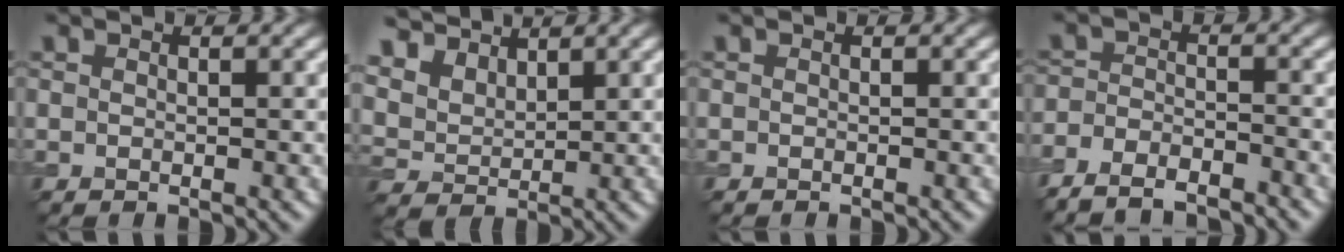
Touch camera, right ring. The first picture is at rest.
{"total": 6.9, "force": [5.1, 3.7, 2.8], "torque": [-0.101, 0.001, 0.104]}
{"total": 0.0}
{"total": 5.9, "force": [-5.3, 1.8, 2.1], "torque": [-0.029, -0.010, -0.089]}